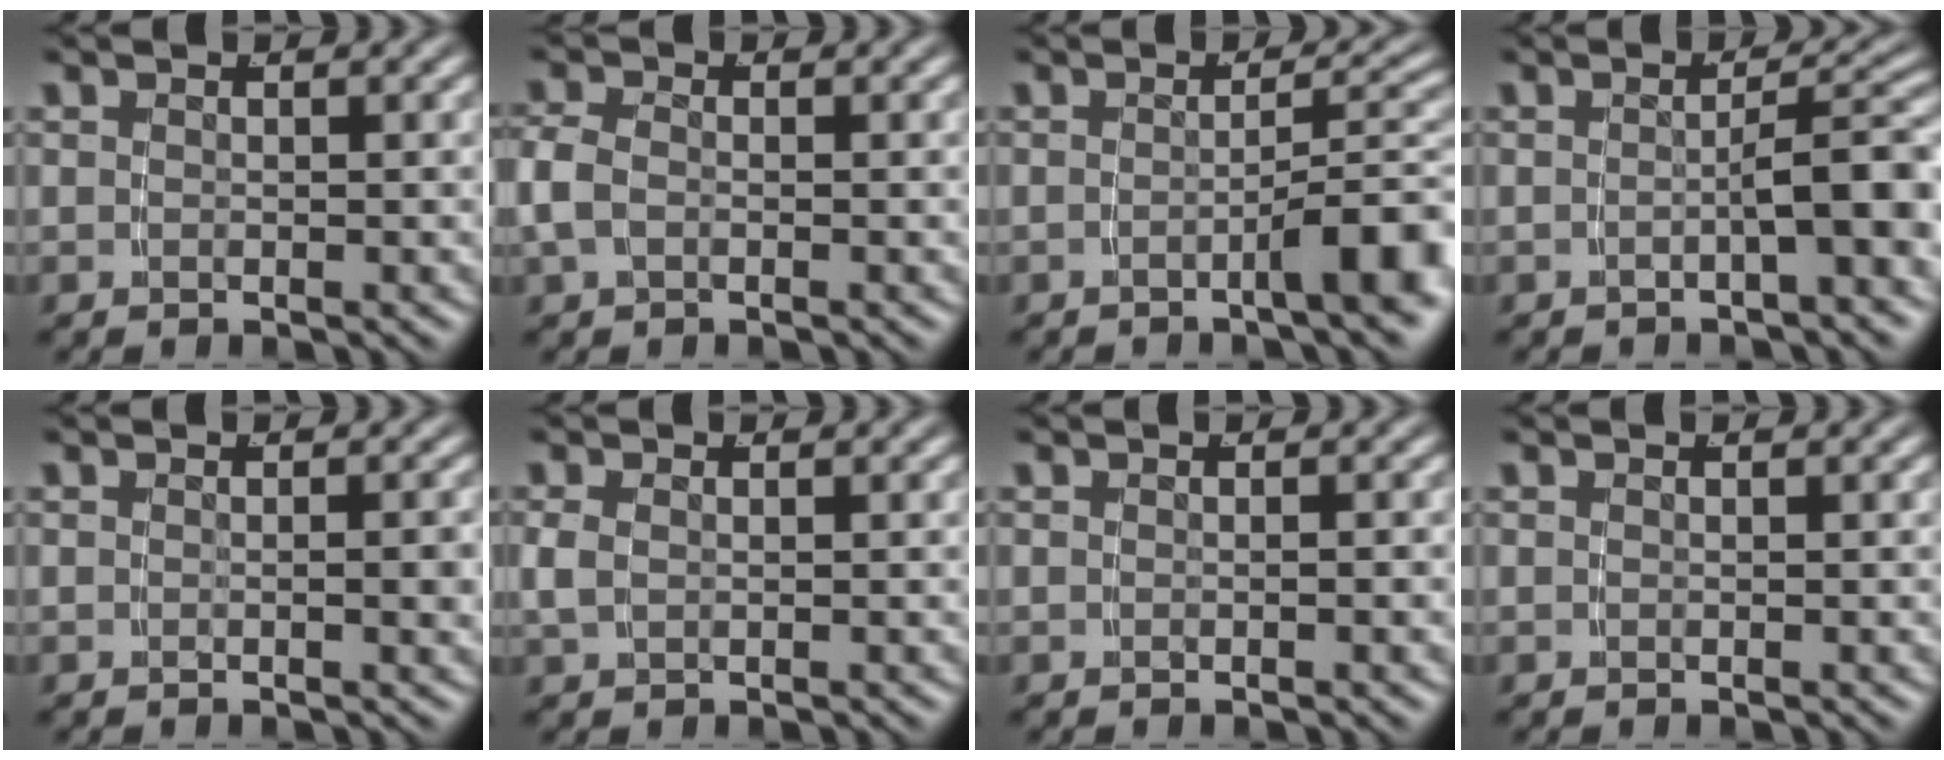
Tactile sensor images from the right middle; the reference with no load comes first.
{"total": 2.1, "force": [-0.4, 1.4, 1.5], "torque": [-0.048, -0.008, -0.002]}
{"total": 4.3, "force": [-1.9, 0.3, 3.9], "torque": [-0.039, 0.011, -0.036]}
{"total": 4.4, "force": [-1.9, 0.7, 4.0], "torque": [-0.036, 0.006, -0.027]}
{"total": 0.9, "force": [-0.2, -0.2, 0.8], "torque": [-0.008, 0.004, -0.005]}
{"total": 1.1, "force": [0.1, 0.6, 0.9], "torque": [-0.030, -0.005, 0.011]}
{"total": 0.0}
{"total": 0.0}